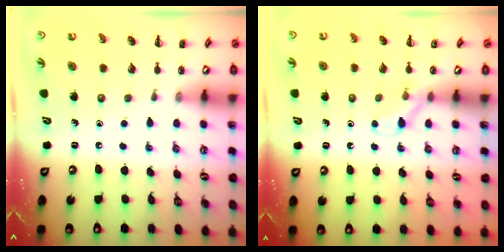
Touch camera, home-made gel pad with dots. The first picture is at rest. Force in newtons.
{"total": 4.9, "press": 4.6, "slide": 1.8}